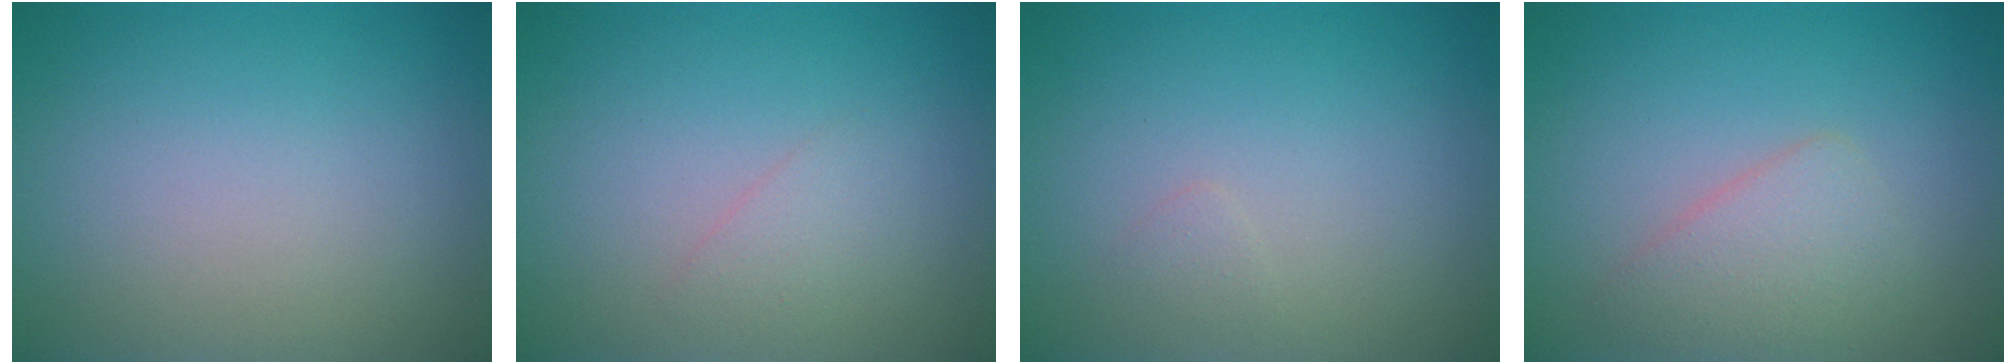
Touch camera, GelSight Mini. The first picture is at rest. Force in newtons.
{"total": 1.0, "press": 1.0, "slide": 0.0}
{"total": 0.6, "press": 0.6, "slide": 0.0}
{"total": 2.6, "press": 2.6, "slide": 0.1}